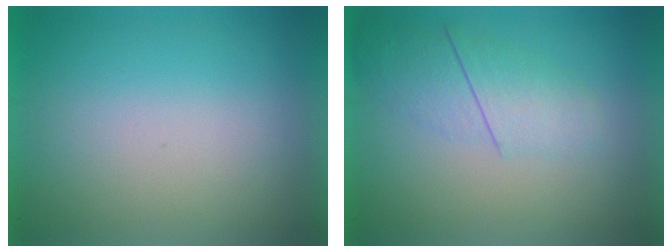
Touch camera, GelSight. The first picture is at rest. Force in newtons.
{"total": 2.2}